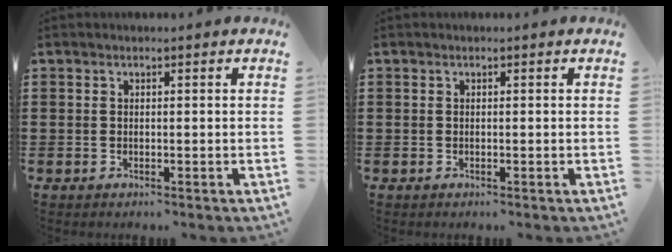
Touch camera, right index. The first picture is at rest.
{"total": 0.0}